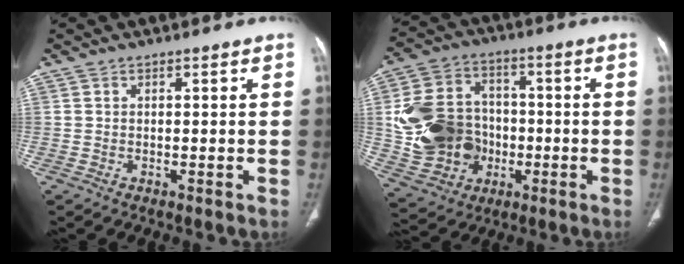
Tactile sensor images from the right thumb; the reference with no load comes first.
{"total": 17.7, "force": [-1.7, 14.7, 9.7], "torque": [-0.160, 0.020, -0.018]}